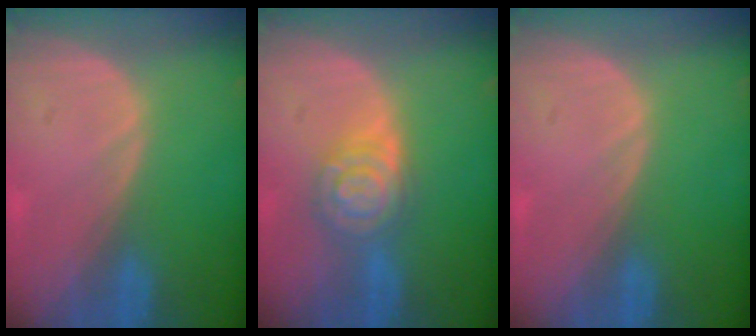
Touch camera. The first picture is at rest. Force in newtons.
{"total": 6.5, "press": 6.5, "slide": 0.5}
{"total": 0.0}